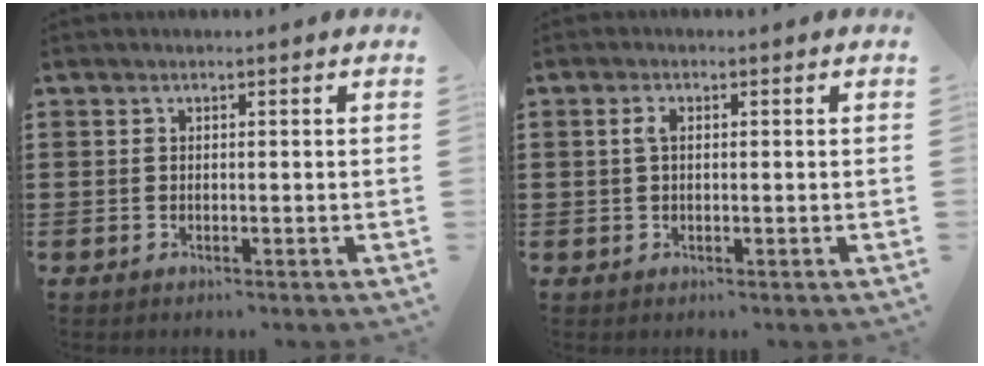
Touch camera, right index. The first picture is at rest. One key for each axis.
{"total": 1.8, "fx": 0.3, "fy": 1.0, "fz": 1.5, "tx": -0.033, "ty": 0.007, "tz": 0.004}